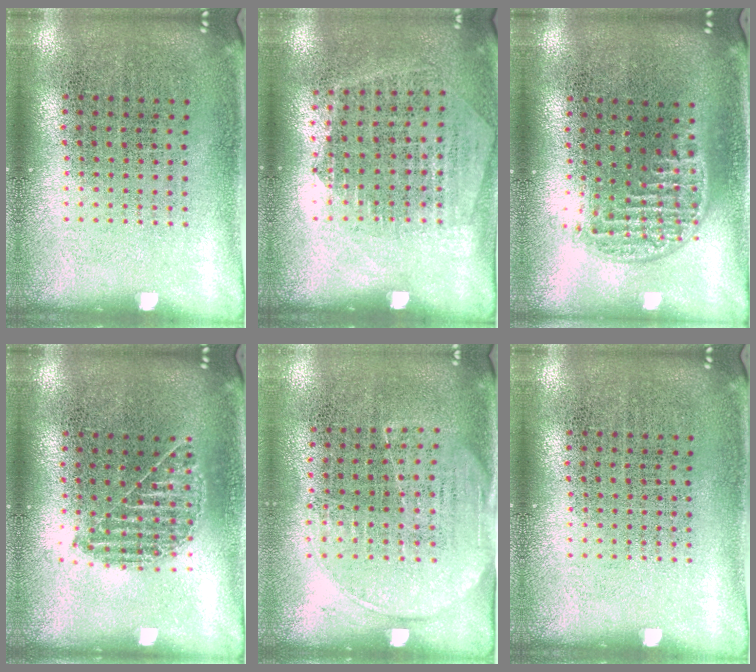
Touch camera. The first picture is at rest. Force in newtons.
{"total": 1.4, "press": 1.2, "slide": 0.6}
{"total": 1.2, "press": 1.0, "slide": 0.6}
{"total": 1.0, "press": 0.9, "slide": 0.3}
{"total": 1.5, "press": 1.2, "slide": 0.9}
{"total": 0.0}